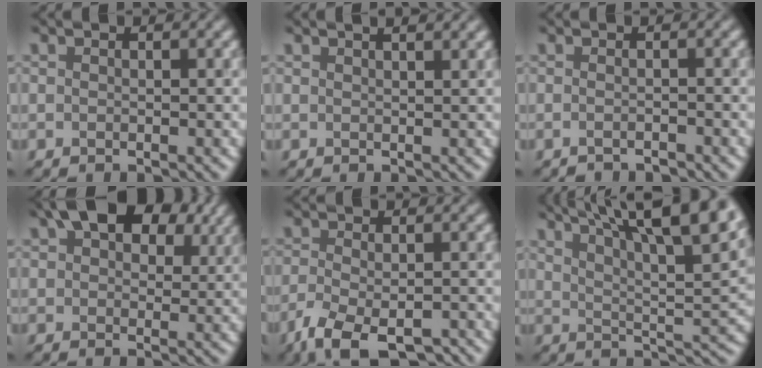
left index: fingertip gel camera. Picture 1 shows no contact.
{"total": 1.9, "force": [1.6, 0.4, 0.9], "torque": [-0.007, 0.009, 0.011]}
{"total": 1.2, "force": [-0.9, 0.0, 0.7], "torque": [-0.008, -0.007, -0.024]}
{"total": 9.4, "force": [5.1, 5.2, 5.9], "torque": [-0.097, 0.027, 0.069]}
{"total": 6.4, "force": [-4.5, 1.9, 4.2], "torque": [-0.078, -0.015, -0.081]}
{"total": 14.5, "force": [9.2, 4.3, 10.3], "torque": [-0.136, 0.039, 0.113]}